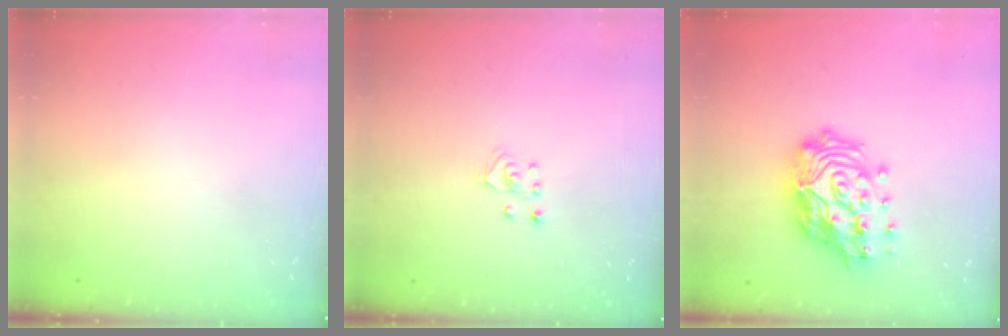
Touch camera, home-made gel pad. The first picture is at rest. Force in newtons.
{"total": 2.5, "press": 2.5, "slide": 0.2}
{"total": 20.6, "press": 20.5, "slide": 2.7}